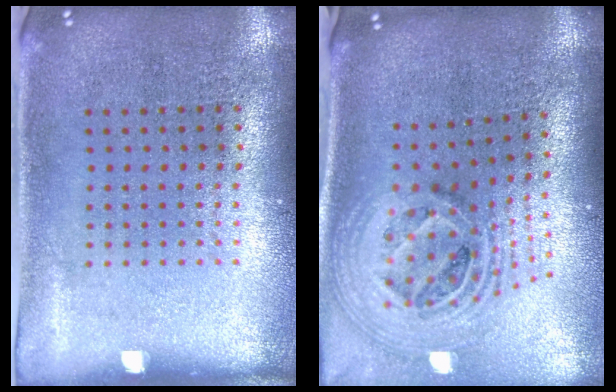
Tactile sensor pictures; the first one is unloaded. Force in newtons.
{"total": 2.8, "press": 1.9, "slide": 2.0}